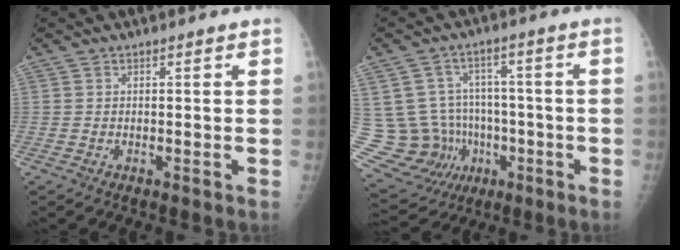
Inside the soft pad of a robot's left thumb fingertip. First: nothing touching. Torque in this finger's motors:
{"motor_torque": [-0.18, -0.16, -0.86, -0.13, -0.19]}